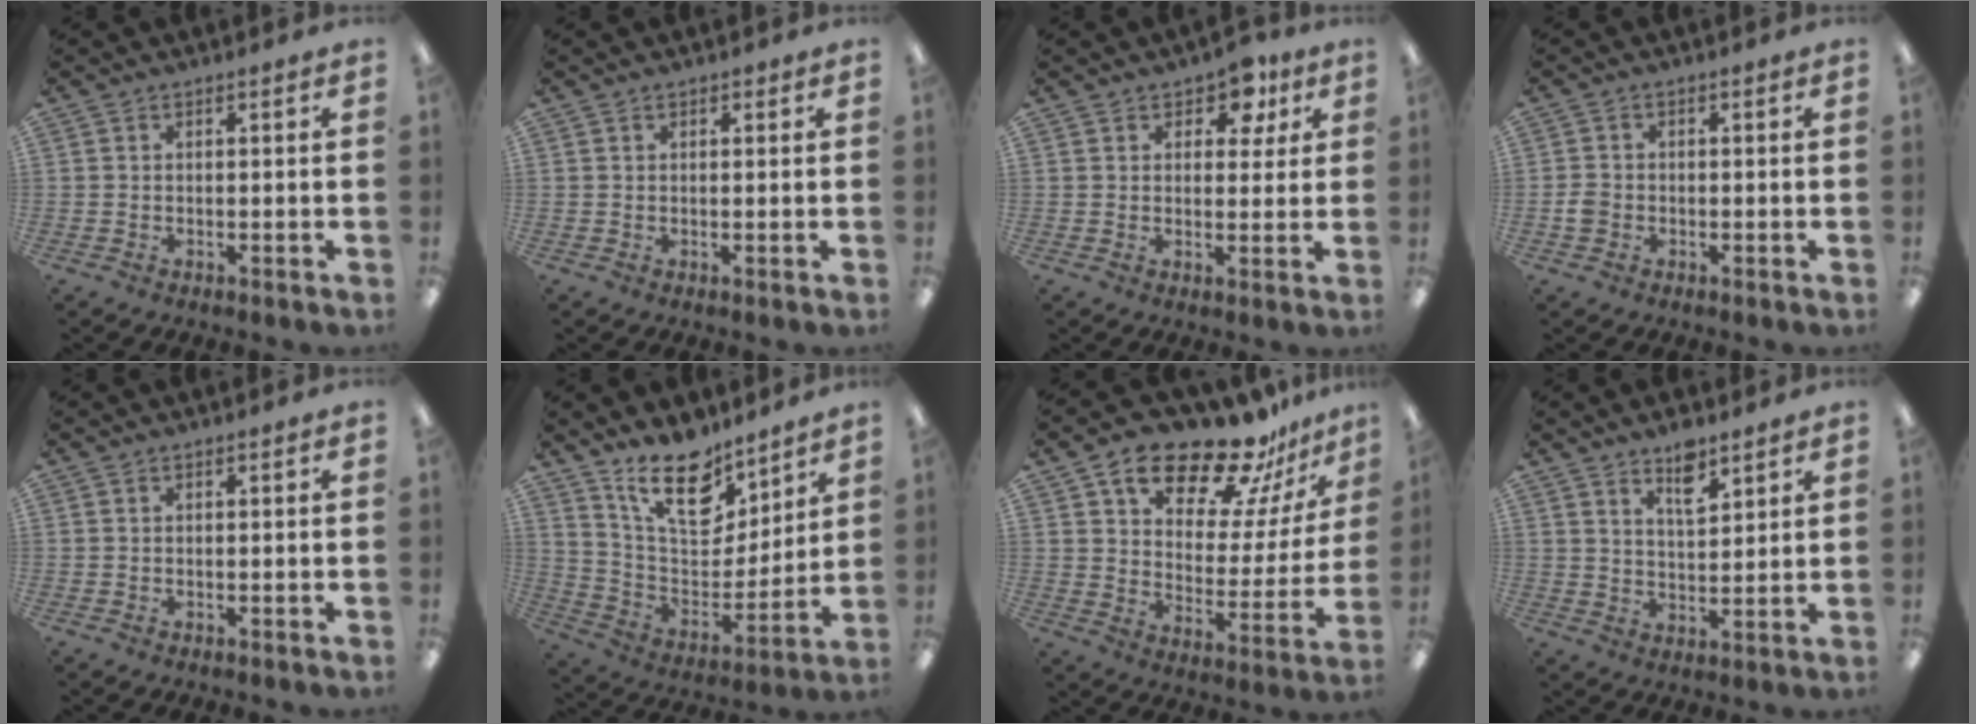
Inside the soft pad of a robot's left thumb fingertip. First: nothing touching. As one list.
[{"total": 0.9, "force": [0.6, 0.6, 0.3], "torque": [-0.005, 0.002, 0.010]}, {"total": 6.9, "force": [4.0, 4.4, 3.6], "torque": [-0.037, -0.010, 0.065]}, {"total": 2.4, "force": [-0.8, 2.1, 1.1], "torque": [-0.018, 0.005, -0.016]}, {"total": 0.0}, {"total": 18.1, "force": [13.1, 8.4, 9.2], "torque": [-0.154, -0.081, 0.233]}, {"total": 19.3, "force": [15.4, 7.7, 8.8], "torque": [-0.152, -0.111, 0.265]}, {"total": 7.2, "force": [5.2, 3.1, 3.9], "torque": [-0.050, -0.028, 0.087]}]